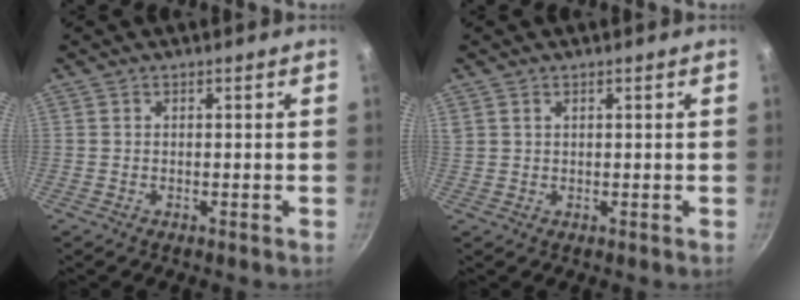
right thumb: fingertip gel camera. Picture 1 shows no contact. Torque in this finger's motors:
{"motor_torque": [0.04, -0.04, 0.43, 0.08, -0.04]}